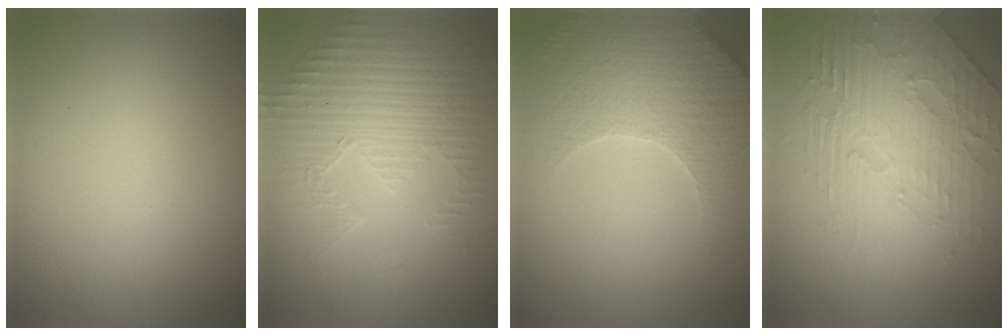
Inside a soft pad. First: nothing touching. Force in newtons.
{"total": 4.2, "press": 3.6, "slide": 2.1}
{"total": 4.6, "press": 4.3, "slide": 1.4}
{"total": 4.6, "press": 4.2, "slide": 1.9}